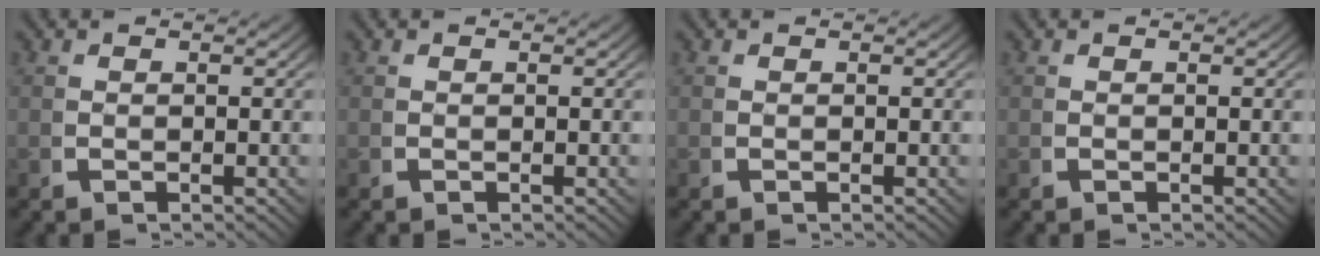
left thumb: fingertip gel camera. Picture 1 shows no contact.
{"total": 0.0}
{"total": 0.0}
{"total": 0.0}